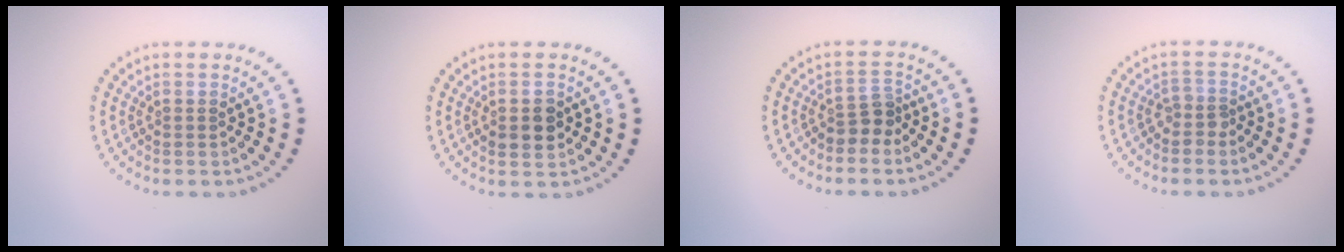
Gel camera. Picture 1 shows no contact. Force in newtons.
{"total": 2.9, "press": 2.9, "slide": 0.2}
{"total": 2.2, "press": 1.7, "slide": 1.4}
{"total": 1.5, "press": 1.0, "slide": 1.0}